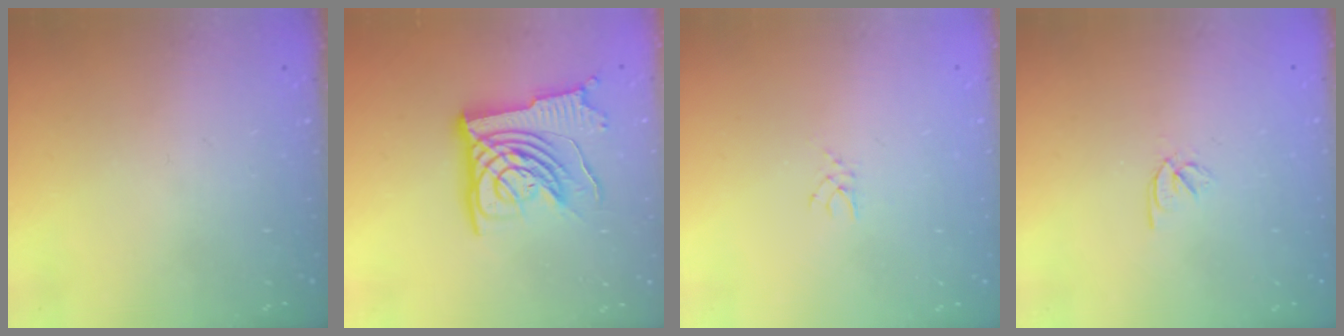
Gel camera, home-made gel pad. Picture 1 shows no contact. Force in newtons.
{"total": 14.6, "press": 14.5, "slide": 1.8}
{"total": 2.1, "press": 2.1, "slide": 0.3}
{"total": 2.4, "press": 2.3, "slide": 0.7}